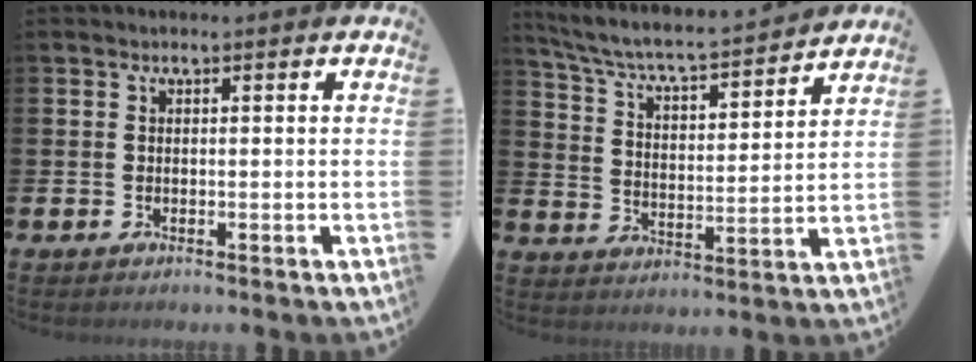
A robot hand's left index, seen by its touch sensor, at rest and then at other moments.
{"total": 6.4, "force": [5.9, 0.7, 2.2], "torque": [-0.075, -0.047, 0.095]}